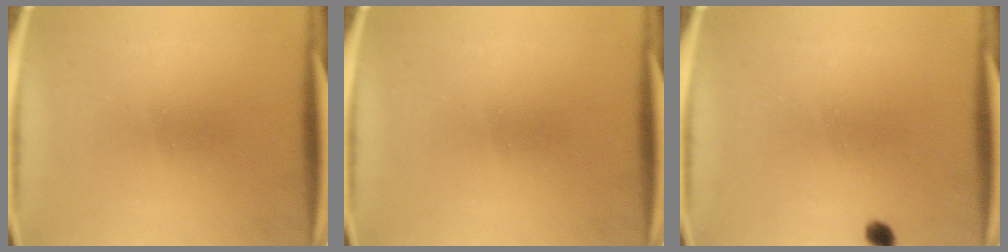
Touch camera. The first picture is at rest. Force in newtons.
{"total": 0.0}
{"total": 1.4}